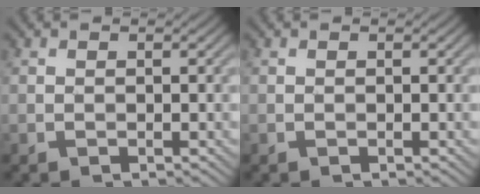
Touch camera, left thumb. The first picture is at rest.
{"total": 0.0}